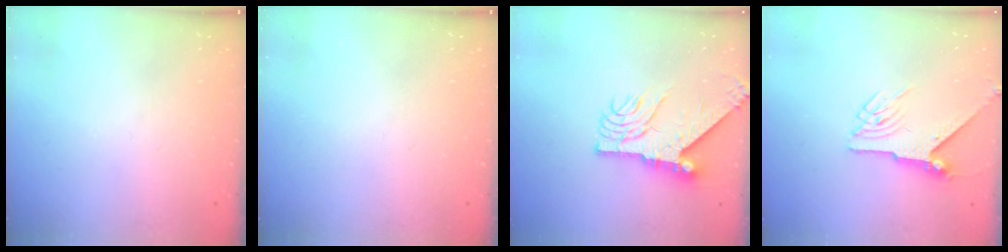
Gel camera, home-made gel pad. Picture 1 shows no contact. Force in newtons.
{"total": 0.0}
{"total": 12.1, "press": 12.0, "slide": 1.6}
{"total": 6.4, "press": 6.4, "slide": 0.1}